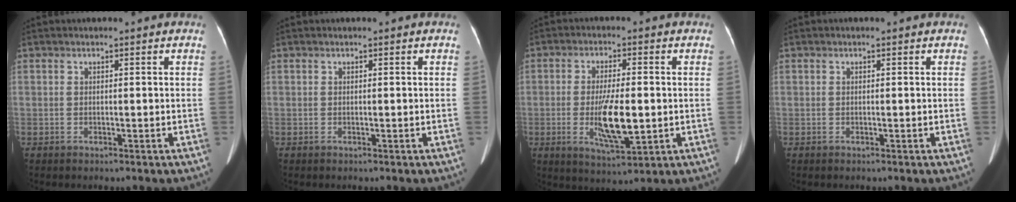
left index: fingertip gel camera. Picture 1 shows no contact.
{"total": 0.0}
{"total": 8.6, "force": [-1.3, 2.0, 8.3], "torque": [-0.155, -0.015, -0.019]}
{"total": 0.0}